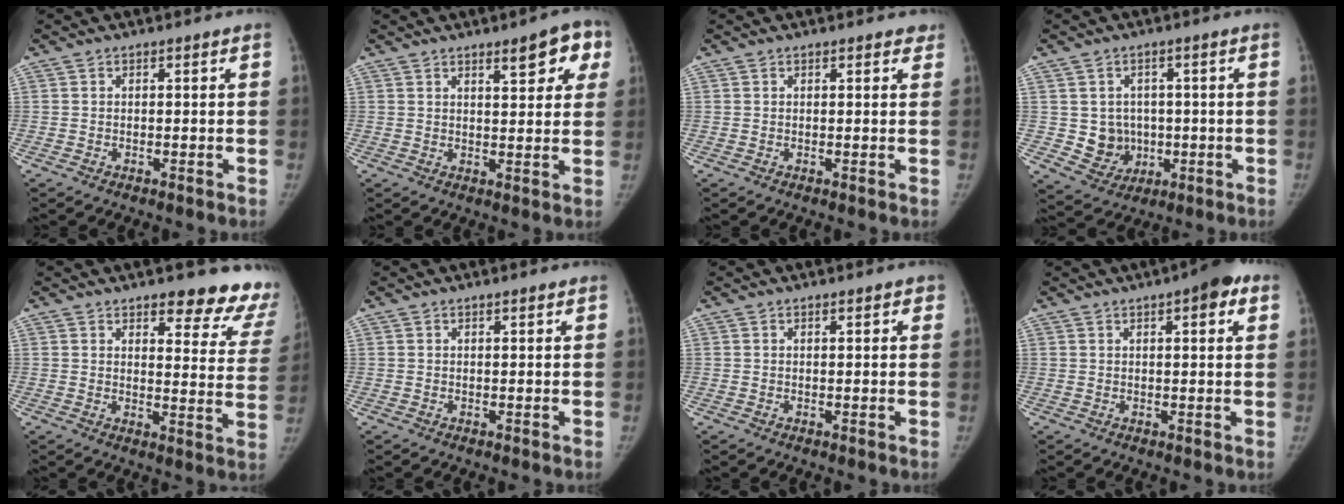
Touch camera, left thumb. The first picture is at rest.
{"total": 7.6, "force": [3.9, 2.7, 5.9], "torque": [-0.046, -0.011, 0.046]}
{"total": 1.1, "force": [0.8, 0.6, 0.3], "torque": [0.010, -0.002, 0.003]}
{"total": 7.1, "force": [-0.4, 6.6, 2.6], "torque": [-0.005, 0.006, 0.008]}
{"total": 15.3, "force": [13.4, 4.6, 5.7], "torque": [-0.012, -0.102, 0.135]}
{"total": 0.7, "force": [0.5, 0.2, 0.4], "torque": [-0.007, -0.002, 0.008]}
{"total": 1.7, "force": [1.1, 0.6, 1.2], "torque": [-0.010, -0.002, 0.011]}
{"total": 6.4, "force": [3.1, 1.8, 5.4], "torque": [-0.060, -0.001, 0.033]}